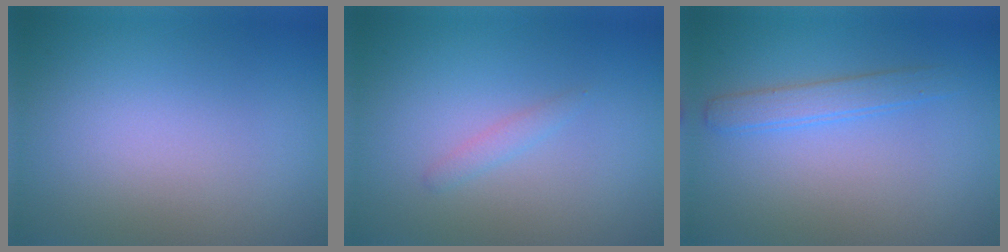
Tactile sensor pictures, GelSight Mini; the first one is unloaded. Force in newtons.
{"total": 0.9, "press": 0.9, "slide": 0.0}
{"total": 2.0, "press": 2.0, "slide": 0.0}